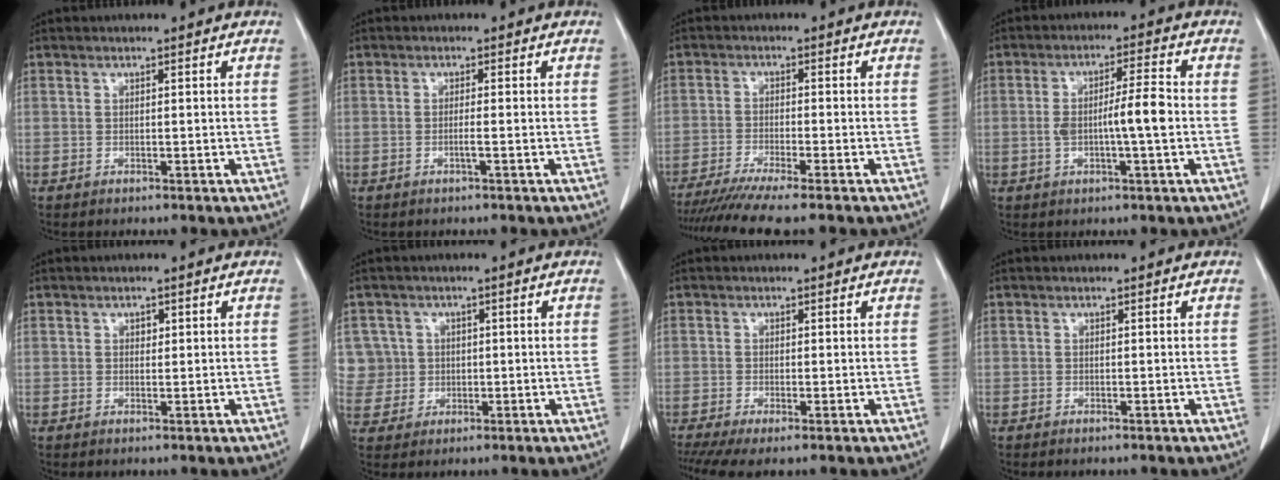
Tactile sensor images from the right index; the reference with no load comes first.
{"total": 1.2, "force": [-0.4, -0.2, 1.1], "torque": [-0.021, -0.001, -0.009]}
{"total": 10.5, "force": [-8.8, -0.8, 5.7], "torque": [-0.074, -0.025, -0.139]}
{"total": 6.7, "force": [-0.7, 0.6, 6.7], "torque": [-0.122, 0.007, -0.012]}
{"total": 0.9, "force": [0.4, 0.6, 0.5], "torque": [-0.005, 0.000, 0.005]}
{"total": 5.9, "force": [1.2, 5.8, -0.2], "torque": [0.013, 0.022, 0.032]}
{"total": 4.8, "force": [-3.2, 0.8, 3.5], "torque": [-0.059, -0.011, -0.056]}
{"total": 0.0}